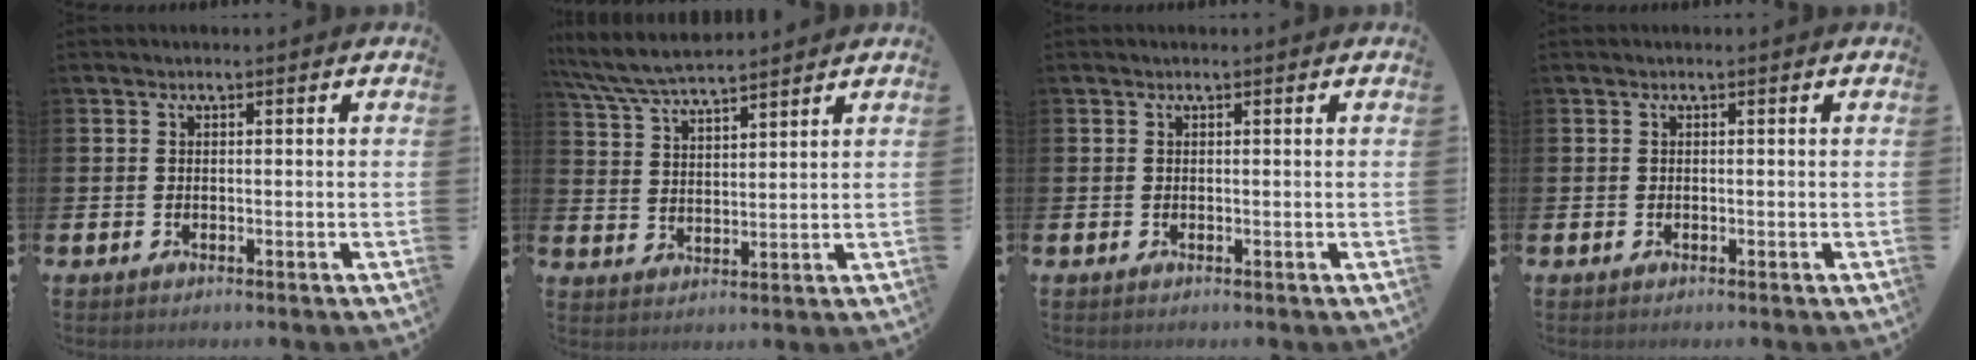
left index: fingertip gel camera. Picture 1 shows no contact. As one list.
[{"total": 6.7, "force": [6.4, 0.8, 2.0], "torque": [-0.066, -0.023, 0.117]}, {"total": 0.0}, {"total": 0.0}]